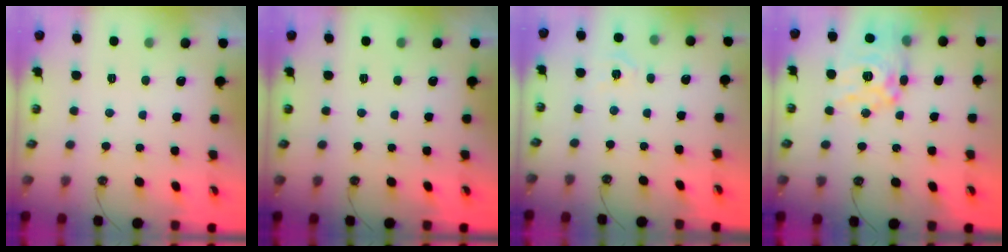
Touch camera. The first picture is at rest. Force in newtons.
{"total": 0.0}
{"total": 2.9, "press": 2.9, "slide": 0.4}
{"total": 15.3, "press": 15.3, "slide": 1.4}